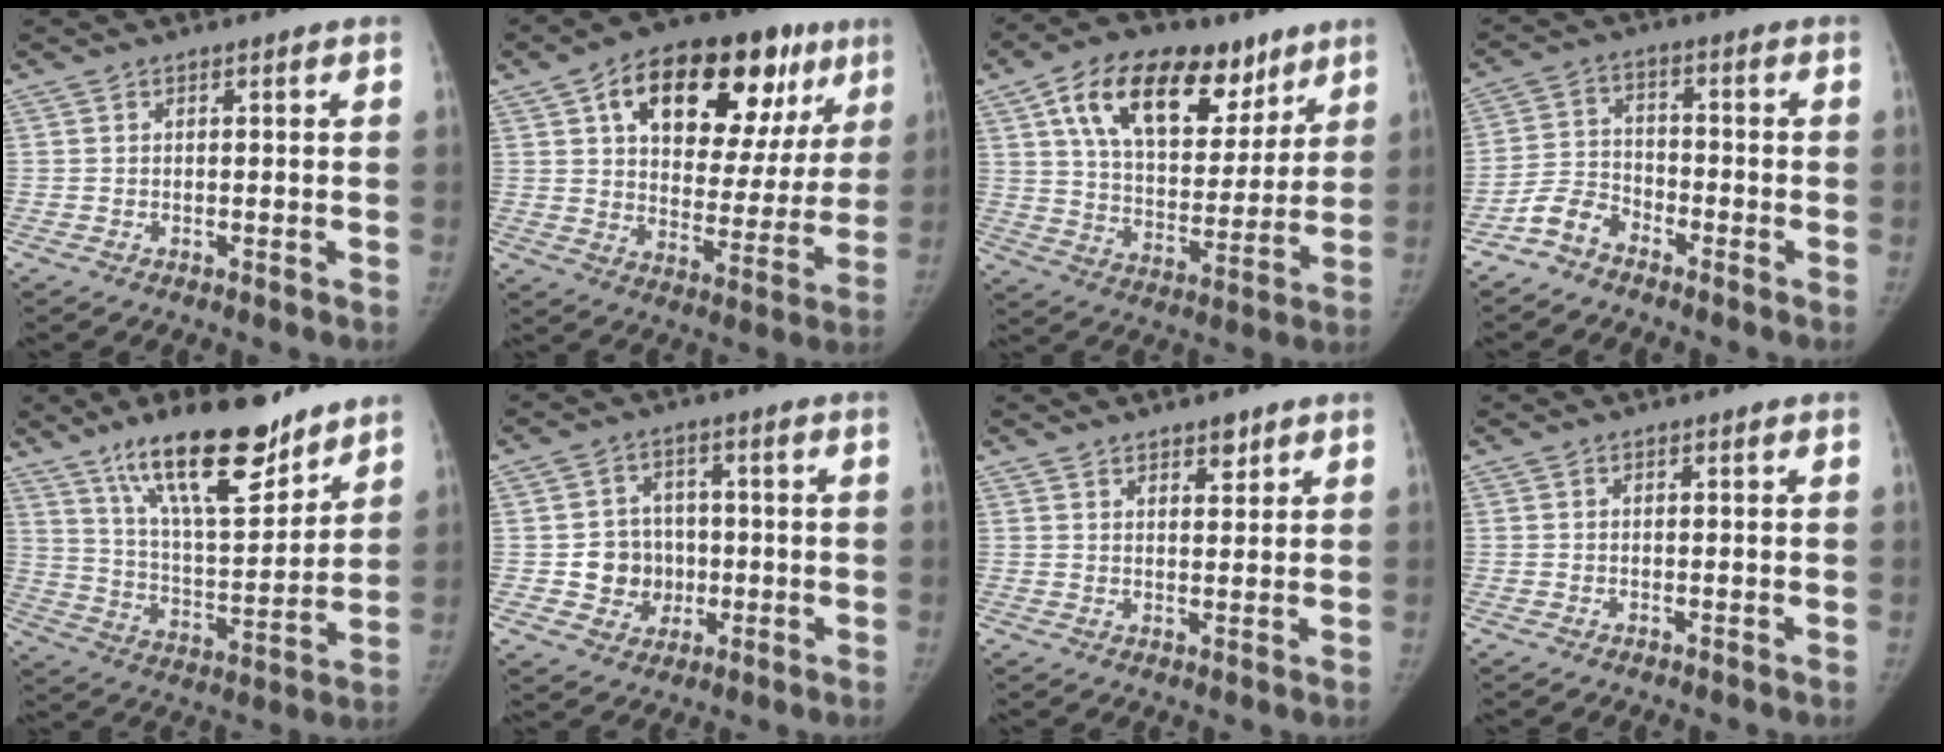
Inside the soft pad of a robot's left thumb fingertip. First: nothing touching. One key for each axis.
{"total": 27.4, "fx": 12.8, "fy": 14.8, "fz": 19.2, "tx": -0.236, "ty": 0.013, "tz": 0.193}
{"total": 23.0, "fx": 12.2, "fy": 13.0, "fz": 14.6, "tx": -0.196, "ty": -0.024, "tz": 0.202}
{"total": 5.6, "fx": -4.3, "fy": 3.1, "fz": 1.6, "tx": -0.026, "ty": 0.026, "tz": -0.094}
{"total": 20.5, "fx": 14.4, "fy": 6.3, "fz": 13.1, "tx": -0.183, "ty": -0.078, "tz": 0.248}
{"total": 8.0, "fx": -0.7, "fy": 7.4, "fz": 2.8, "tx": -0.006, "ty": 0.012, "tz": -0.007}
{"total": 3.2, "fx": 2.3, "fy": 1.5, "fz": 1.7, "tx": -0.010, "ty": -0.015, "tz": 0.037}
{"total": 0.0}